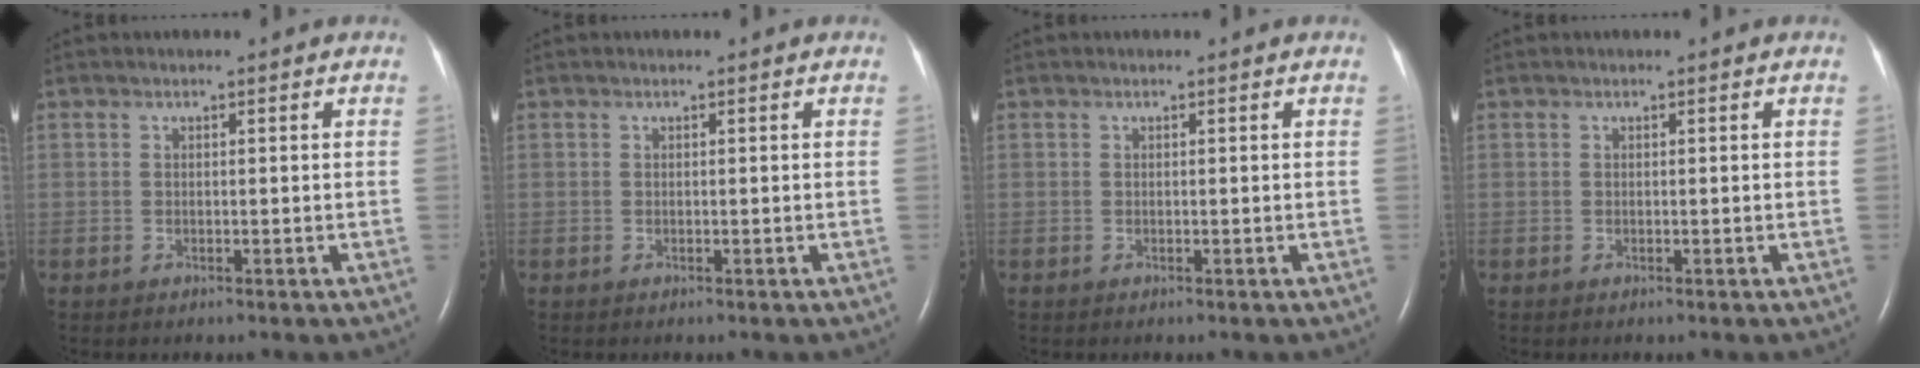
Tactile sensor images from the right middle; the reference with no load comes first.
{"total": 0.0}
{"total": 0.0}
{"total": 0.0}